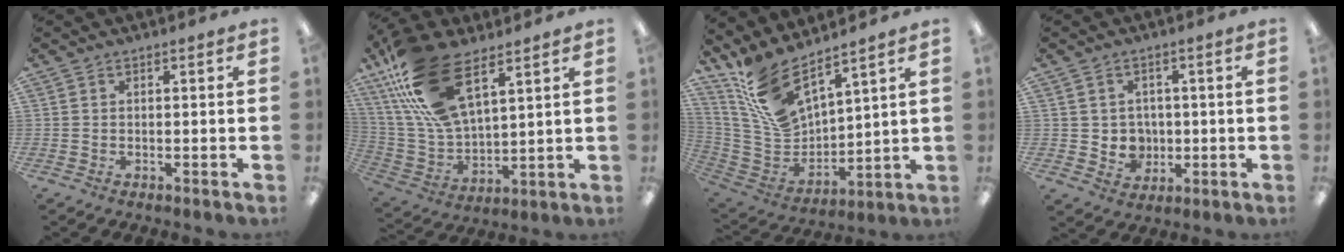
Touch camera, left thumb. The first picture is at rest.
{"total": 21.6, "force": [12.7, 9.8, 14.5], "torque": [-0.323, -0.050, 0.231]}
{"total": 14.6, "force": [11.2, 5.4, 7.7], "torque": [-0.199, -0.073, 0.208]}
{"total": 4.8, "force": [0.7, 4.7, 0.9], "torque": [-0.016, -0.003, 0.018]}